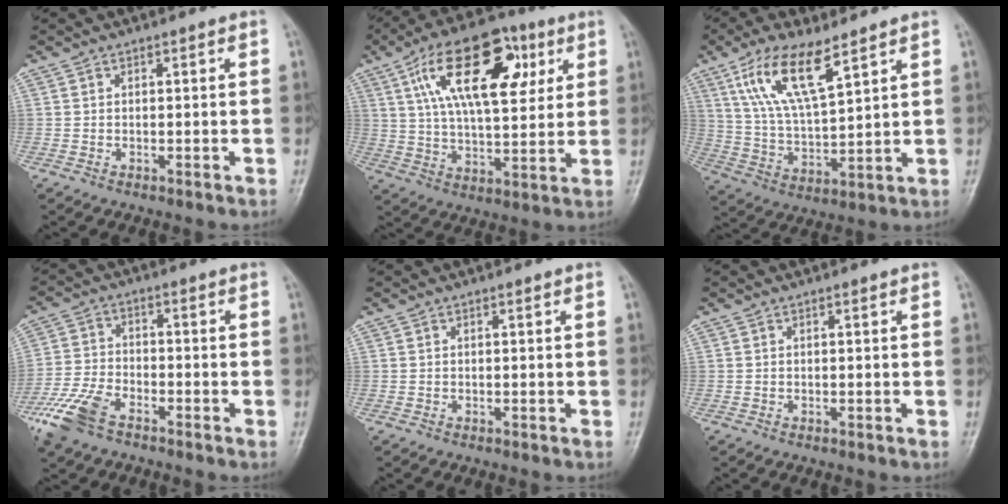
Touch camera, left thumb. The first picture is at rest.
{"total": 20.2, "force": [7.6, 9.6, 16.0], "torque": [-0.236, -0.007, 0.123]}
{"total": 12.5, "force": [7.1, 3.9, 9.4], "torque": [-0.175, -0.026, 0.146]}
{"total": 9.0, "force": [-5.8, 4.4, 5.3], "torque": [-0.120, 0.007, -0.121]}
{"total": 0.0}
{"total": 0.0}